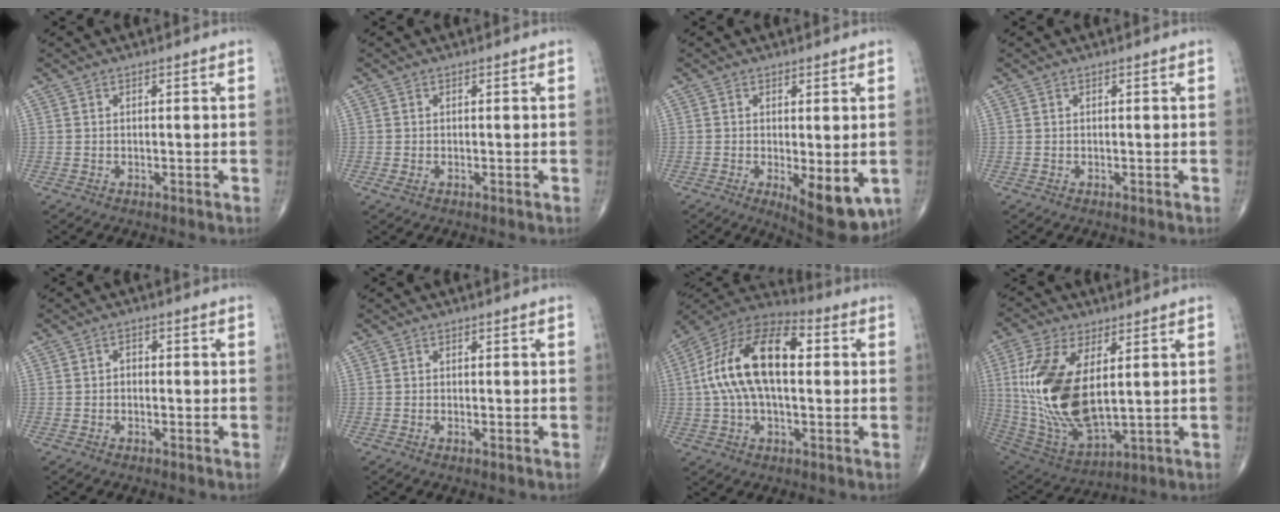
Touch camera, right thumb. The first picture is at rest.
{"total": 0.8, "force": [-0.3, 0.4, 0.7], "torque": [-0.017, -0.003, -0.005]}
{"total": 9.8, "force": [-2.5, 3.7, 8.7], "torque": [-0.109, -0.021, -0.025]}
{"total": 0.0}
{"total": 1.4, "force": [-0.5, 1.0, 0.8], "torque": [-0.003, 0.008, -0.014]}
{"total": 0.7, "force": [-0.3, 0.2, 0.6], "torque": [-0.015, -0.002, -0.007]}
{"total": 18.6, "force": [2.1, 9.6, 15.8], "torque": [-0.292, 0.036, 0.028]}
{"total": 19.9, "force": [2.8, 9.6, 17.2], "torque": [-0.354, -0.022, 0.068]}